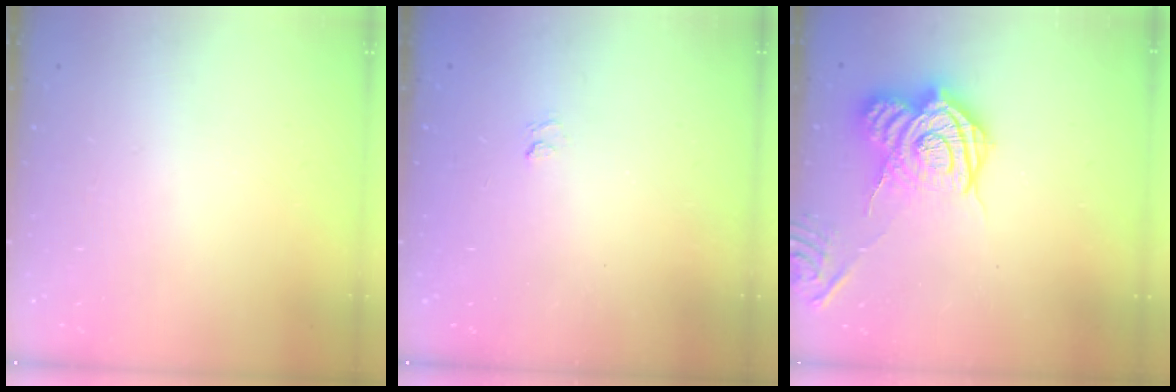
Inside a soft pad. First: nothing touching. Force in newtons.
{"total": 1.6, "press": 1.0, "slide": 1.2}
{"total": 15.4, "press": 15.4, "slide": 1.0}